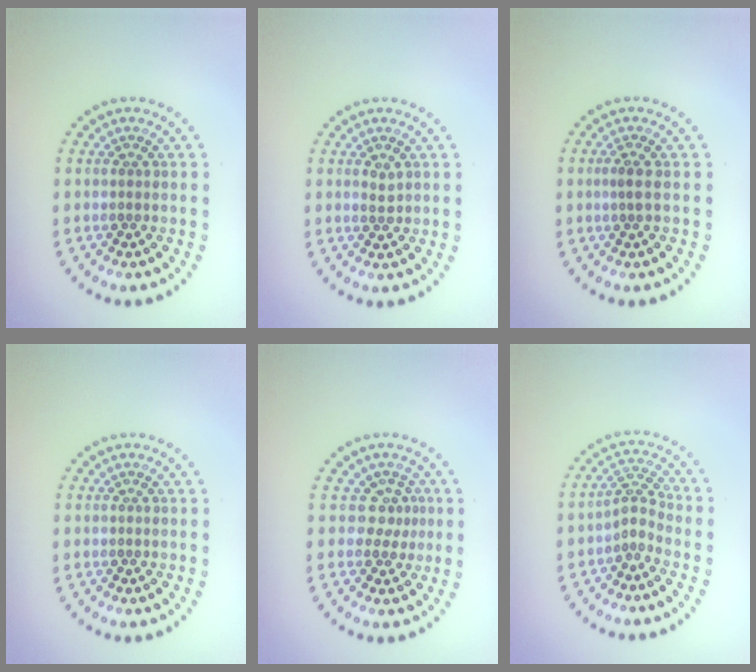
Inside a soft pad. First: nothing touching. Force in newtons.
{"total": 1.1, "press": 1.1, "slide": 0.3}
{"total": 1.2, "press": 1.0, "slide": 0.7}
{"total": 0.0}
{"total": 2.1, "press": 1.4, "slide": 1.6}
{"total": 2.0, "press": 1.3, "slide": 1.6}